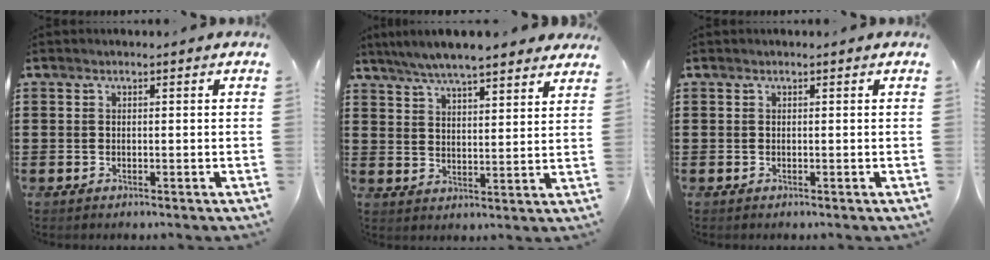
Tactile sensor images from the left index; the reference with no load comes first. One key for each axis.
{"total": 6.1, "fx": 5.7, "fy": 0.5, "fz": 2.0, "tx": -0.059, "ty": -0.018, "tz": 0.103}
{"total": 0.0}